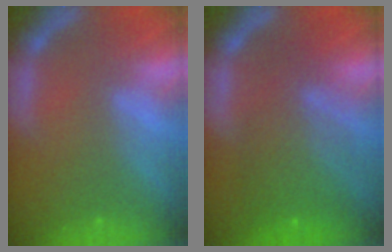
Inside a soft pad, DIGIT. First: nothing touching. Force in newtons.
{"total": 7.1}